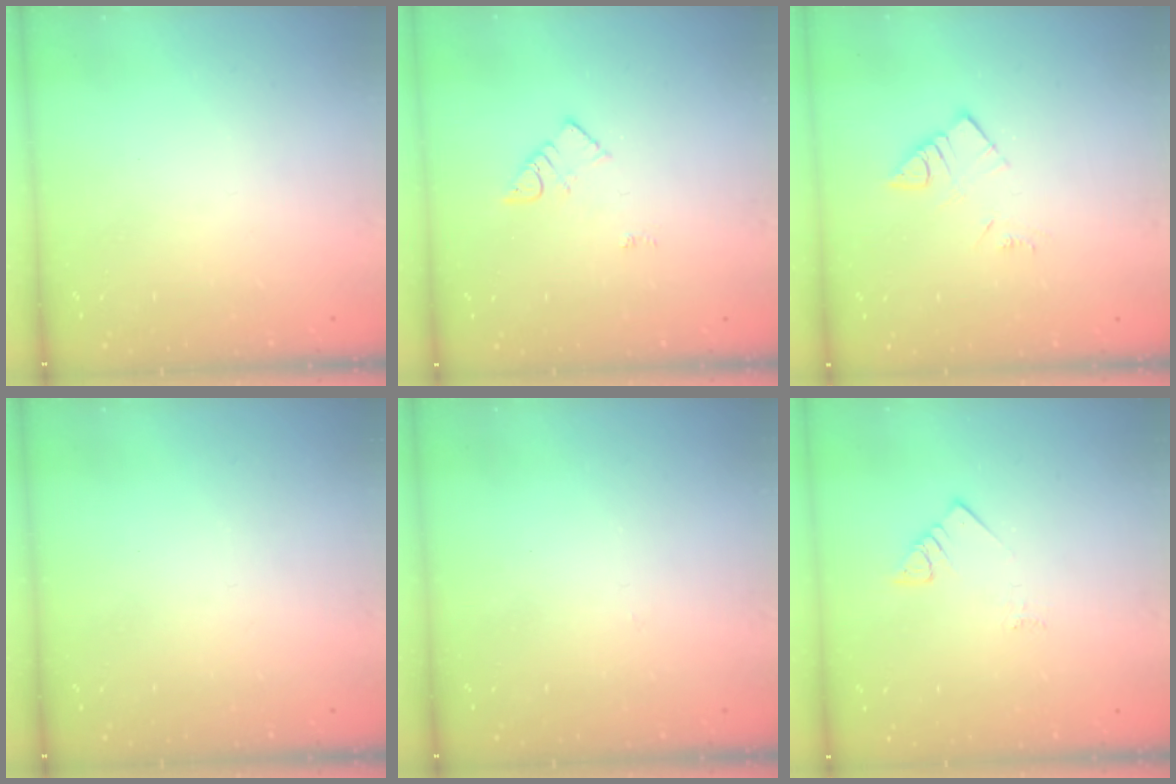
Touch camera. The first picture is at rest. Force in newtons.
{"total": 3.6, "press": 3.6, "slide": 0.4}
{"total": 5.0, "press": 5.0, "slide": 0.2}
{"total": 0.0}
{"total": 2.8, "press": 2.8, "slide": 0.4}
{"total": 3.3, "press": 3.3, "slide": 0.4}